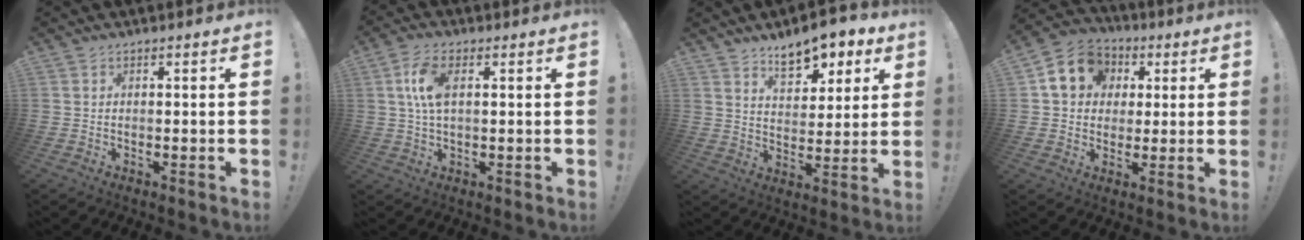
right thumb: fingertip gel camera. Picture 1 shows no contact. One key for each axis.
{"total": 8.3, "fx": 1.8, "fy": 4.2, "fz": 6.9, "tx": -0.137, "ty": 0.002, "tz": 0.031}
{"total": 11.1, "fx": 7.5, "fy": 5.5, "fz": 6.1, "tx": -0.078, "ty": -0.048, "tz": 0.133}
{"total": 12.4, "fx": 3.5, "fy": 10.6, "fz": 5.3, "tx": -0.073, "ty": -0.001, "tz": 0.075}